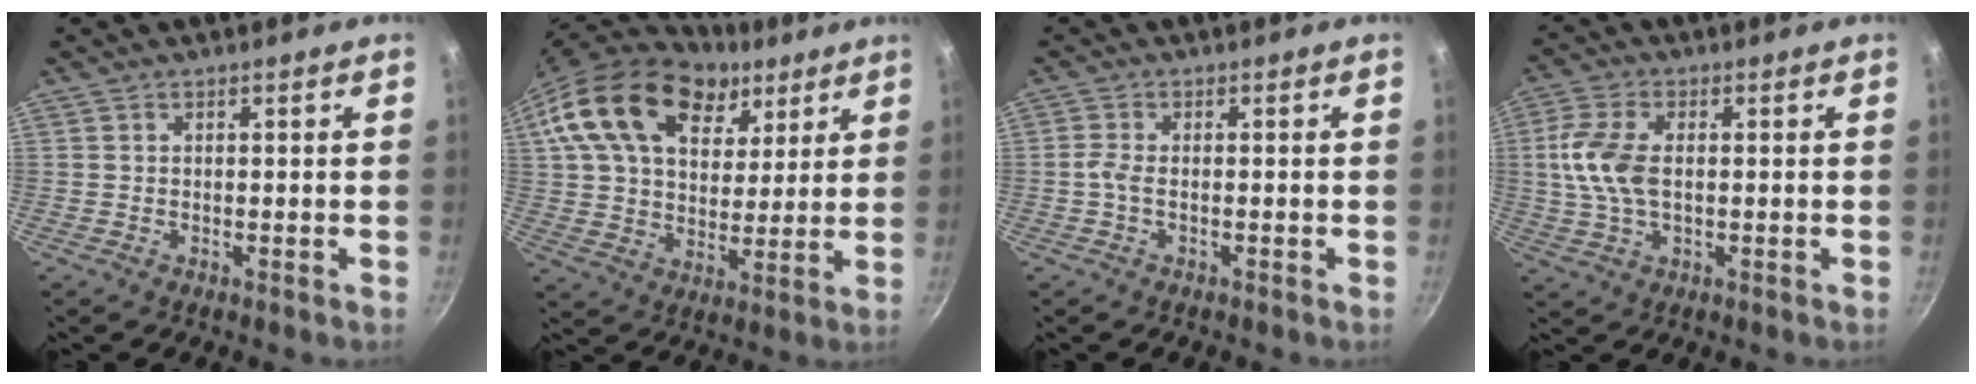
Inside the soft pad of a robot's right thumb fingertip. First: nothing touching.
{"total": 23.8, "force": [12.2, 14.8, 14.0], "torque": [-0.224, -0.018, 0.210]}
{"total": 2.0, "force": [-0.7, 0.8, 1.7], "torque": [-0.049, 0.005, -0.022]}
{"total": 9.1, "force": [0.6, 5.1, 7.6], "torque": [-0.158, 0.008, 0.006]}